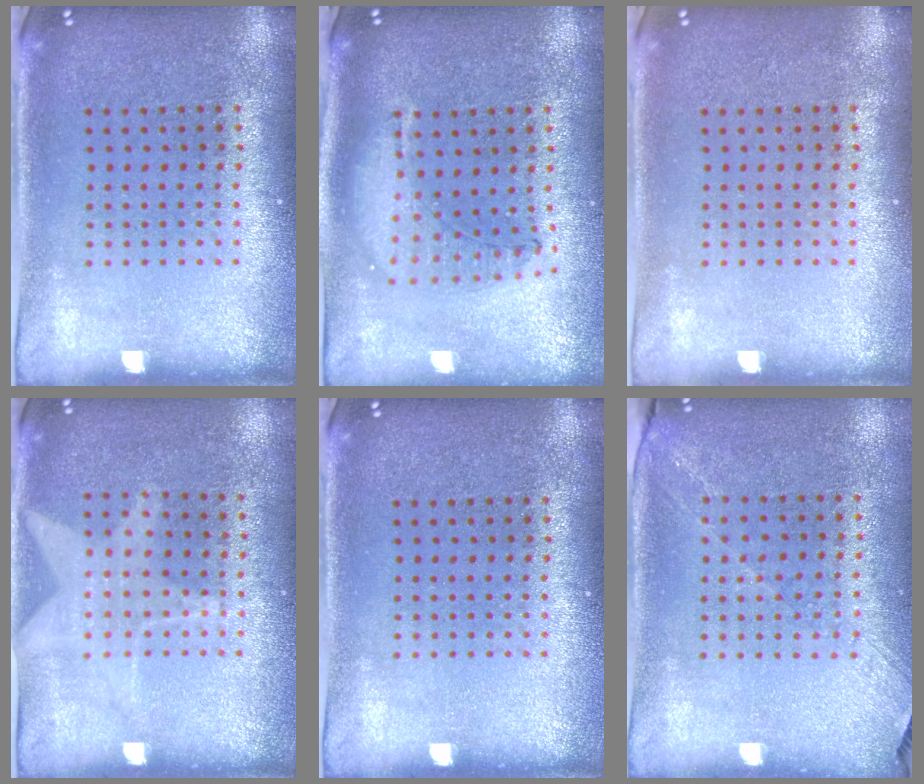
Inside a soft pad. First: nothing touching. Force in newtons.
{"total": 1.2, "press": 1.1, "slide": 0.3}
{"total": 0.0}
{"total": 1.2, "press": 0.9, "slide": 0.8}
{"total": 0.0}
{"total": 1.3, "press": 1.1, "slide": 0.7}